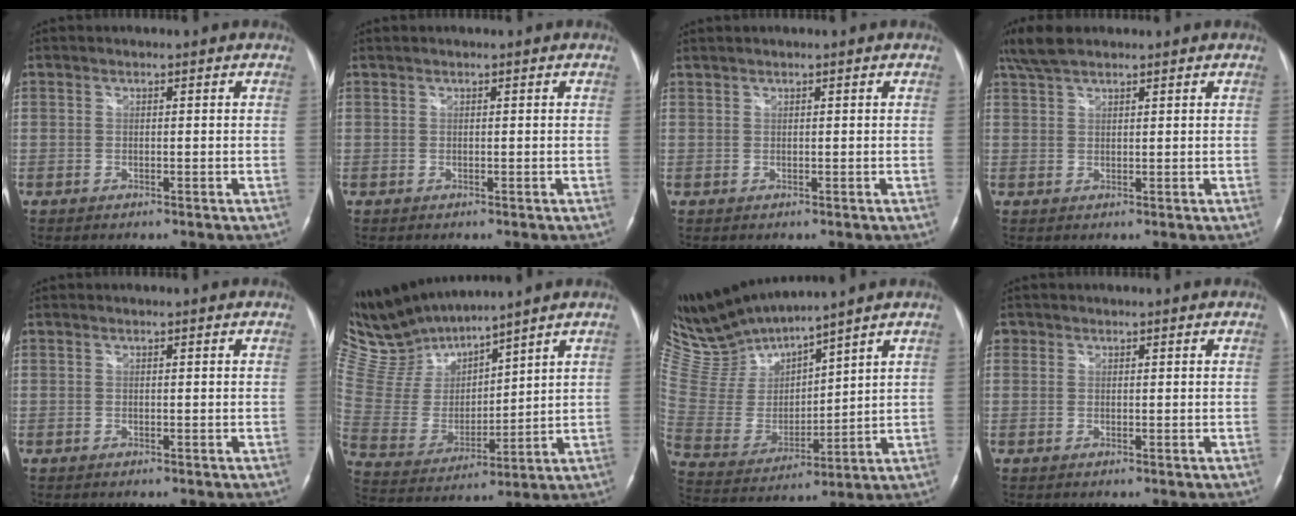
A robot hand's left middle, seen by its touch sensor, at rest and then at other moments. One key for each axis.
{"total": 0.0}
{"total": 0.5, "fx": 0.5, "fy": 0.0, "fz": 0.1, "tx": -0.007, "ty": 0.010, "tz": 0.017}
{"total": 4.7, "fx": 3.8, "fy": 1.4, "fz": 2.4, "tx": -0.061, "ty": 0.021, "tz": 0.077}
{"total": 0.0}
{"total": 13.1, "fx": 12.6, "fy": 1.6, "fz": 3.2, "tx": -0.090, "ty": 0.005, "tz": 0.267}
{"total": 12.1, "fx": 11.8, "fy": 0.1, "fz": 2.8, "tx": -0.083, "ty": 0.001, "tz": 0.255}
{"total": 0.9, "fx": 0.4, "fy": 0.8, "fz": 0.1, "tx": 0.005, "ty": 0.003, "tz": 0.004}